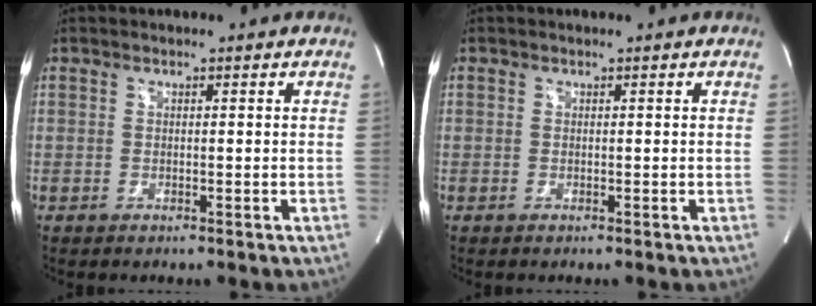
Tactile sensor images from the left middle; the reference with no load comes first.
{"total": 0.0}